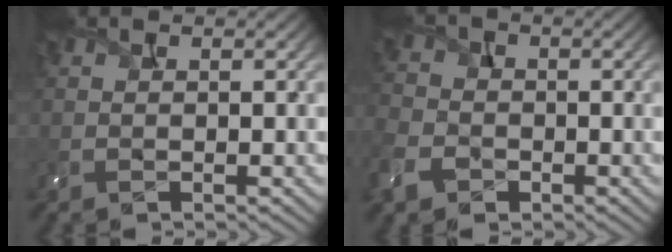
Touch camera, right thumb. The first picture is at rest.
{"total": 6.1, "force": [-3.0, 4.5, 2.8], "torque": [-0.090, -0.012, -0.074]}